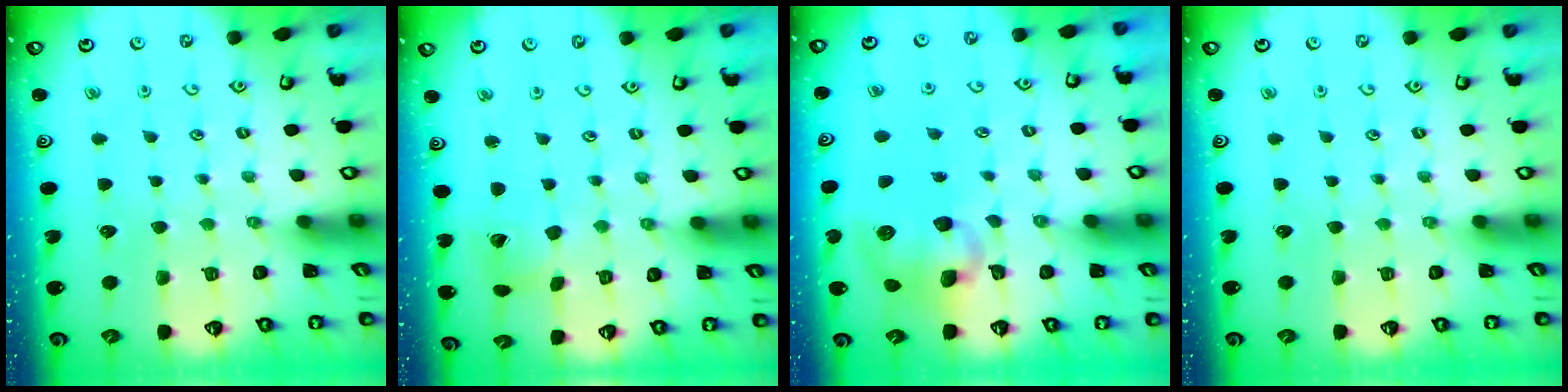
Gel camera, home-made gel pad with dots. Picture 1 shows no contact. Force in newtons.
{"total": 6.3, "press": 6.2, "slide": 0.9}
{"total": 11.5, "press": 11.4, "slide": 1.7}
{"total": 0.0}